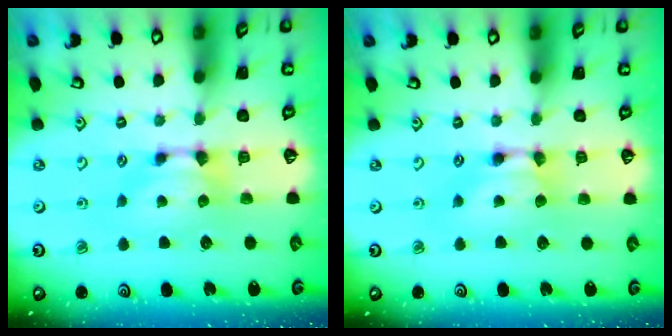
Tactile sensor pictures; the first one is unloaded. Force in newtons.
{"total": 1.5, "press": 1.5, "slide": 0.2}